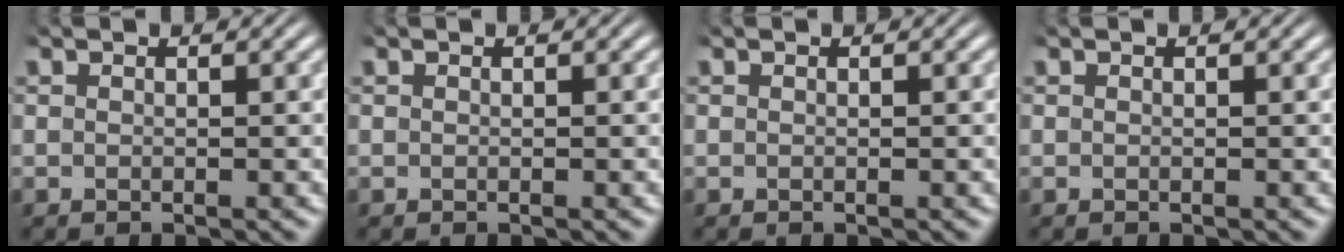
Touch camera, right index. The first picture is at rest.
{"total": 0.0}
{"total": 0.0}
{"total": 0.0}